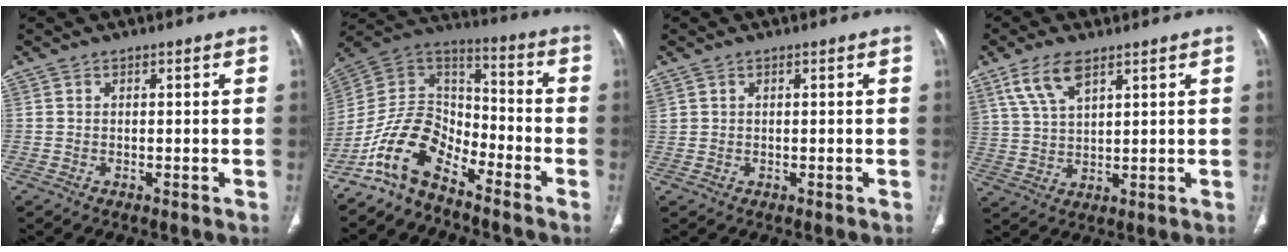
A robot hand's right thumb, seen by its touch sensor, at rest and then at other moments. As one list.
[{"total": 12.3, "force": [-8.8, 6.1, 6.1], "torque": [-0.098, 0.090, -0.183]}, {"total": 0.9, "force": [0.7, 0.6, 0.3], "torque": [-0.006, 0.009, 0.018]}, {"total": 8.0, "force": [4.9, 3.3, 5.3], "torque": [-0.103, -0.014, 0.106]}]